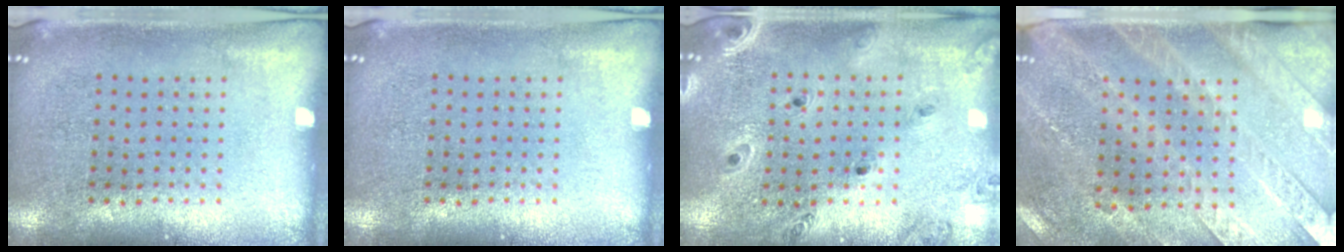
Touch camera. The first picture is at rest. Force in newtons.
{"total": 0.0}
{"total": 0.8, "press": 0.8, "slide": 0.1}
{"total": 2.9, "press": 2.7, "slide": 1.3}